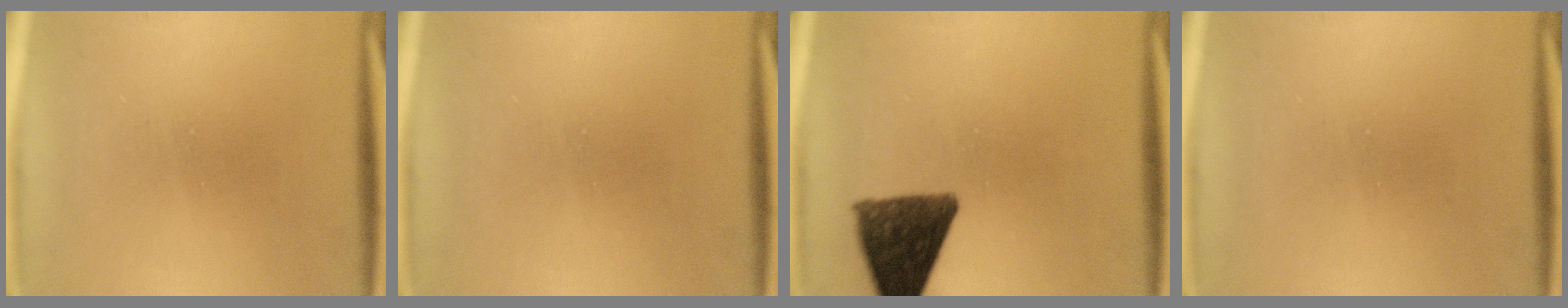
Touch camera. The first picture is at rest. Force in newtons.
{"total": 0.0}
{"total": 10.8}
{"total": 0.0}